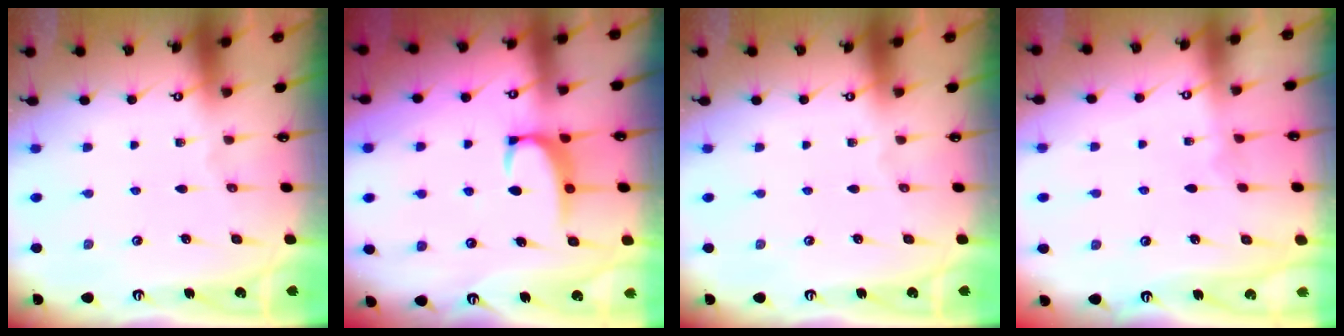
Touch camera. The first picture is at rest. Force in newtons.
{"total": 2.1, "press": 2.1, "slide": 0.6}
{"total": 0.0}
{"total": 3.2, "press": 3.2, "slide": 0.2}